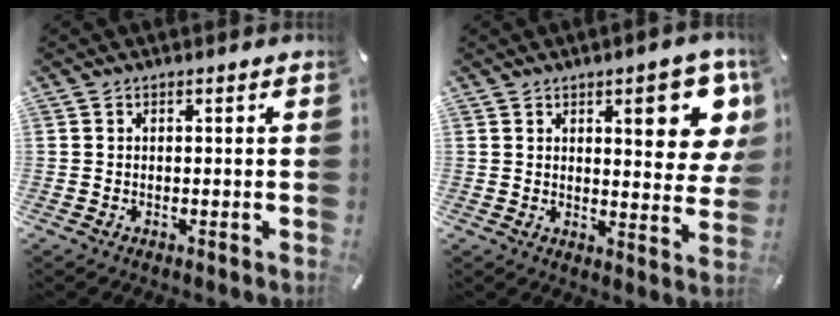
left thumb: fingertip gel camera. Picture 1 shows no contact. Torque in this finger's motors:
{"motor_torque": [2.56, 2.13, 0.52, -0.59, 0.13]}